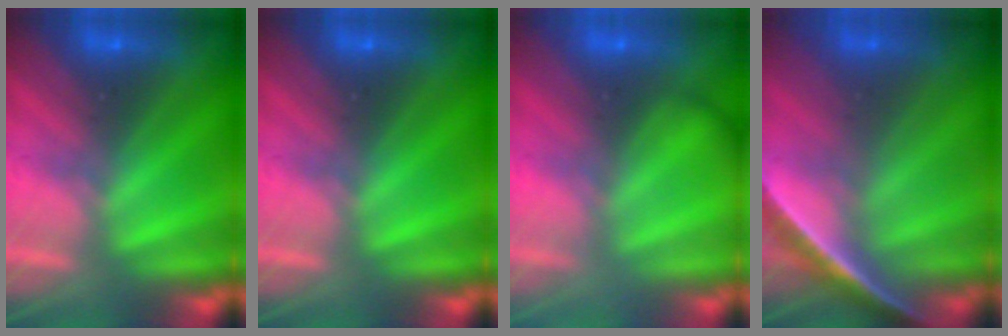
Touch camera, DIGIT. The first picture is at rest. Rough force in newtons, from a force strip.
{"total": 0.0}
{"total": 2.1}
{"total": 1.8}